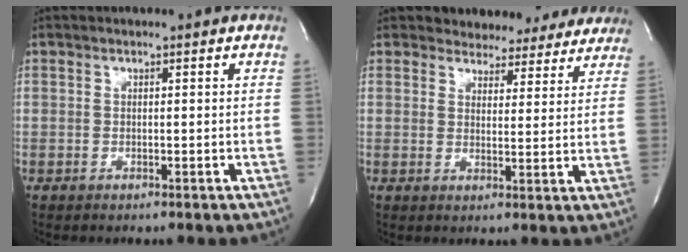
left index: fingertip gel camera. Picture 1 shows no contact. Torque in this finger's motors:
{"motor_torque": [0.24, -0.68, 0.26, 0.08]}